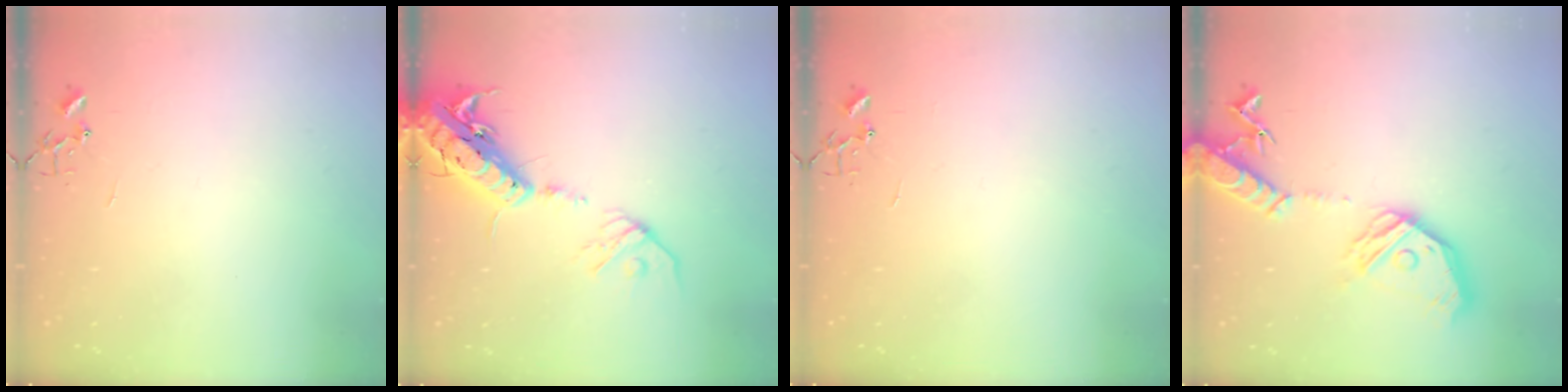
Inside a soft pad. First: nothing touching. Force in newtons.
{"total": 18.7, "press": 18.3, "slide": 3.9}
{"total": 0.0}
{"total": 21.3, "press": 21.1, "slide": 3.1}